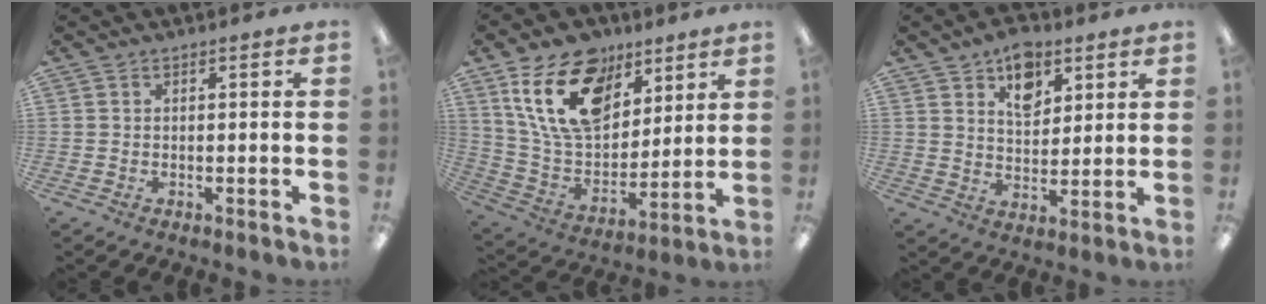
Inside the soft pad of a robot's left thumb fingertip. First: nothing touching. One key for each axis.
{"total": 20.4, "fx": 10.7, "fy": 12.8, "fz": 11.8, "tx": -0.215, "ty": -0.036, "tz": 0.197}
{"total": 8.9, "fx": 5.7, "fy": 5.3, "fz": 4.3, "tx": -0.047, "ty": -0.026, "tz": 0.097}